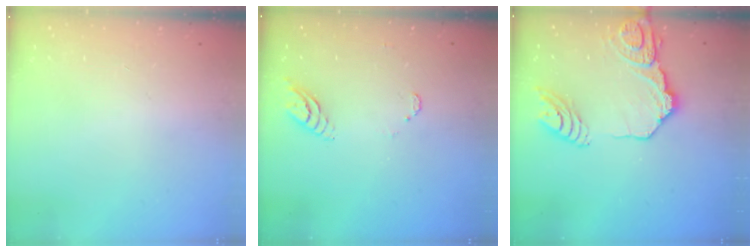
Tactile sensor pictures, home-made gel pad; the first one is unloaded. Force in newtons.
{"total": 5.7, "press": 5.7, "slide": 0.4}
{"total": 16.7, "press": 16.6, "slide": 1.9}